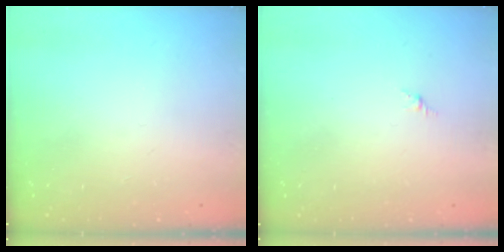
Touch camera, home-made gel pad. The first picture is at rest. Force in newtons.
{"total": 0.0}